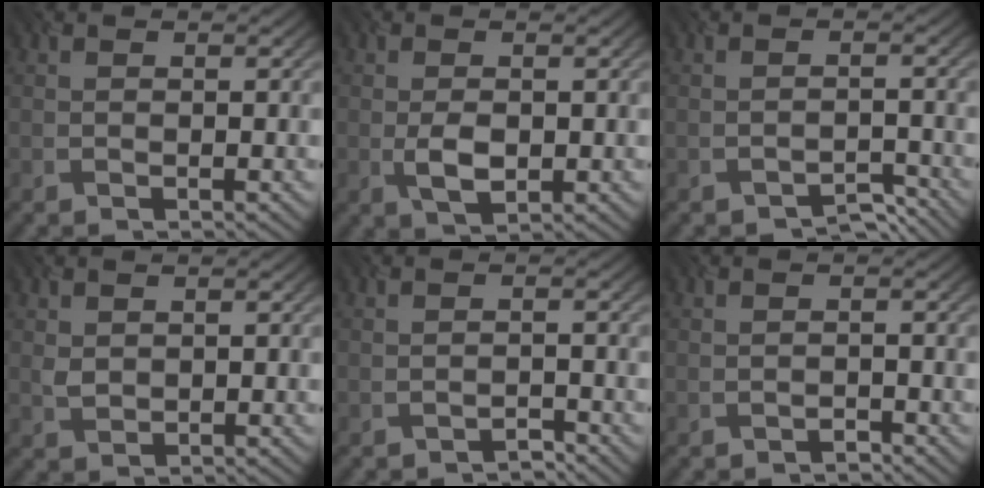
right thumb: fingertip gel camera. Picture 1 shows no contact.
{"total": 2.9, "force": [-0.8, 1.8, 2.1], "torque": [-0.056, -0.005, -0.008]}
{"total": 3.0, "force": [-2.9, 0.5, -0.1], "torque": [0.003, 0.002, -0.040]}
{"total": 1.5, "force": [0.6, 1.3, 0.5], "torque": [-0.025, 0.006, 0.017]}
{"total": 1.9, "force": [-1.7, 0.0, -0.7], "torque": [0.011, 0.002, -0.030]}
{"total": 1.4, "force": [-1.1, 0.0, -0.7], "torque": [0.010, 0.000, -0.019]}